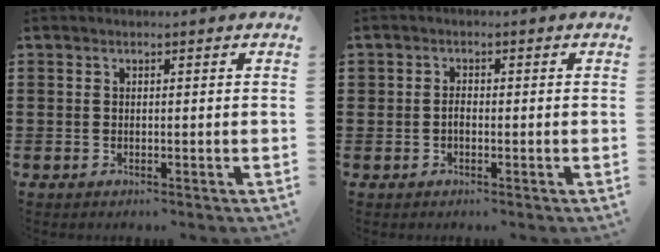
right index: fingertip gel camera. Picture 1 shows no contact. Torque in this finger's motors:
{"motor_torque": [-0.75, 0.84, -0.41, -0.16]}